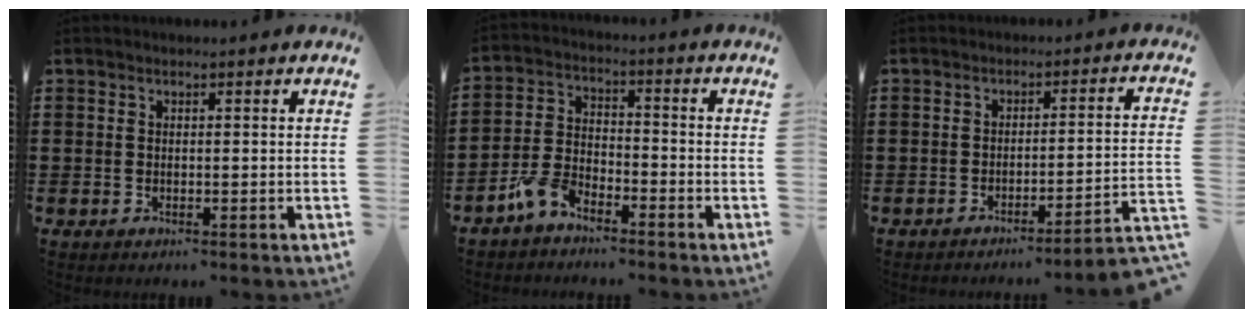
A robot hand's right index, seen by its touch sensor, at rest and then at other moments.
{"total": 5.4, "force": [-4.3, 2.2, 2.5], "torque": [-0.069, 0.009, -0.089]}
{"total": 3.4, "force": [-2.8, -0.6, 1.8], "torque": [-0.035, -0.018, -0.060]}